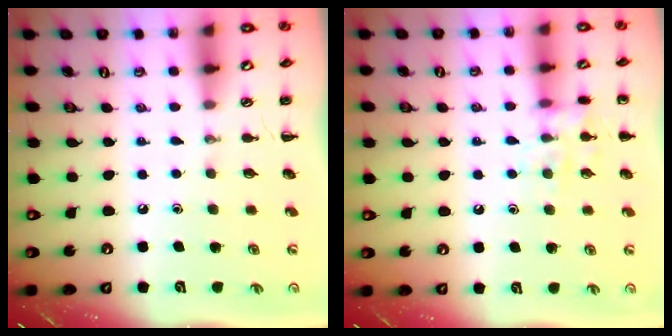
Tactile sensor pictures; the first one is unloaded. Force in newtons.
{"total": 10.2, "press": 10.2, "slide": 0.6}